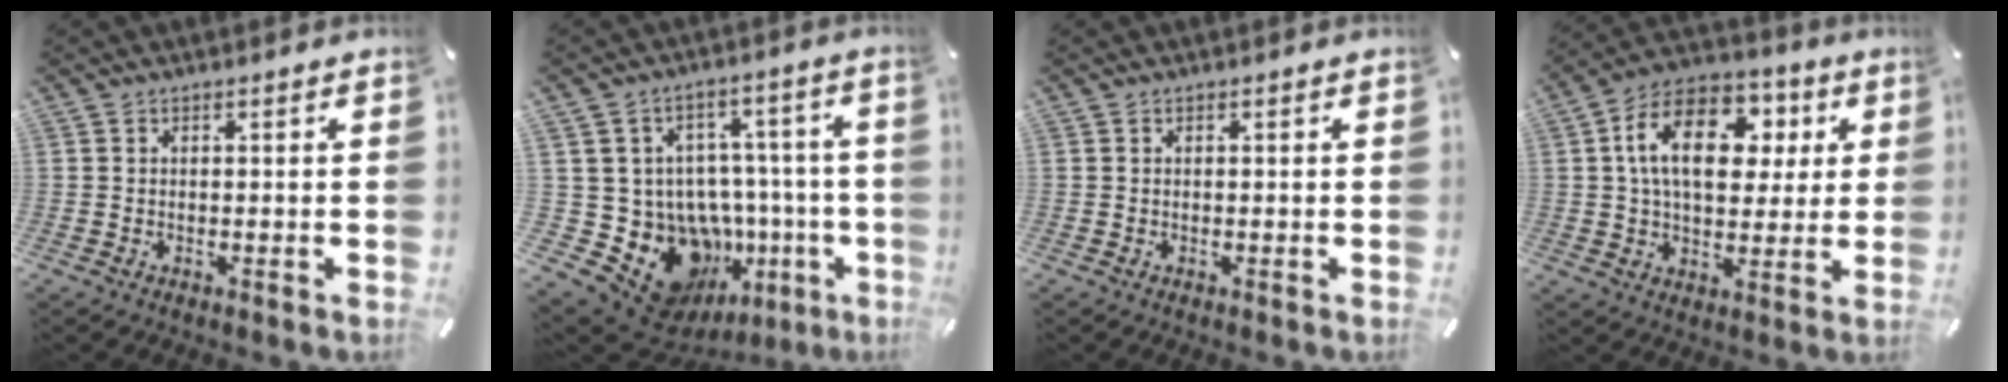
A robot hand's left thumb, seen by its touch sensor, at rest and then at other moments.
{"total": 18.4, "force": [-7.6, 13.6, 9.9], "torque": [-0.159, 0.020, -0.094]}
{"total": 0.0}
{"total": 17.8, "force": [4.7, 11.7, 12.6], "torque": [-0.224, -0.002, 0.078]}